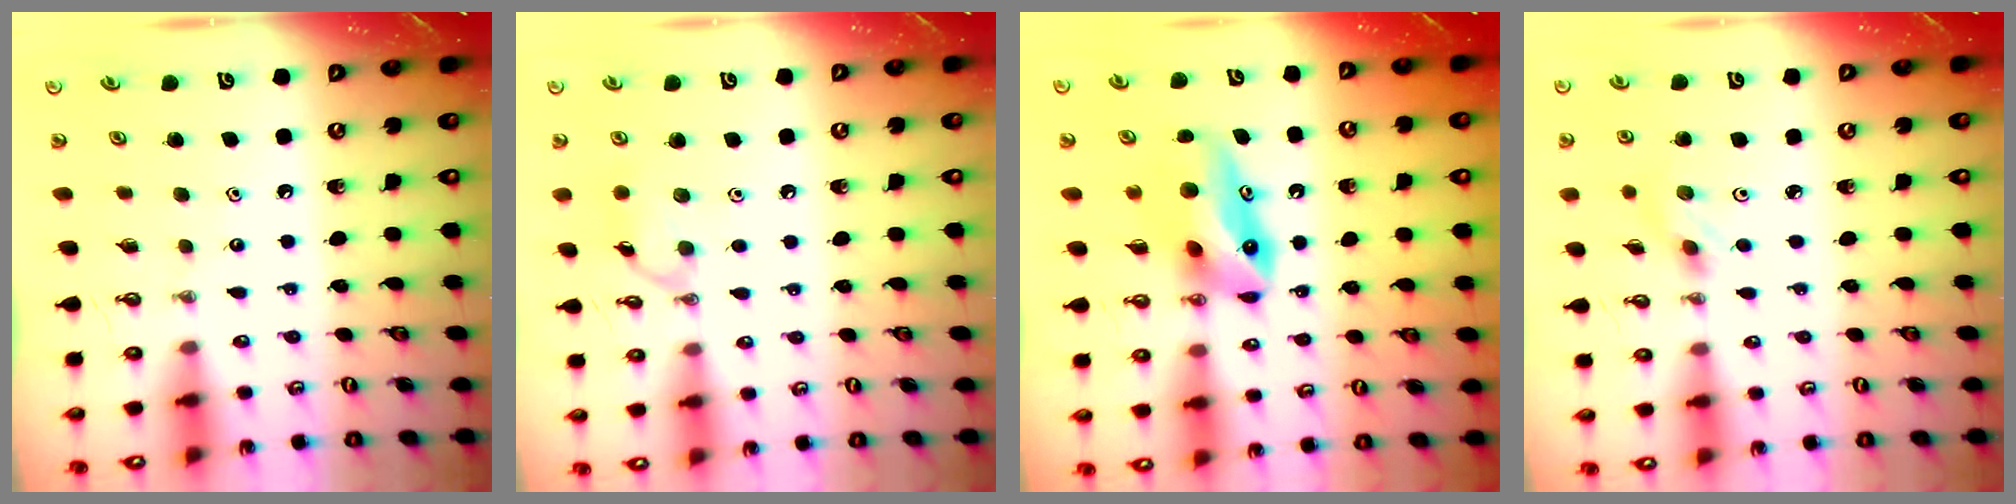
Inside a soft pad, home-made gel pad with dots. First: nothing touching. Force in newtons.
{"total": 7.6, "press": 7.6, "slide": 0.4}
{"total": 10.7, "press": 8.6, "slide": 6.3}
{"total": 2.6, "press": 2.3, "slide": 1.3}